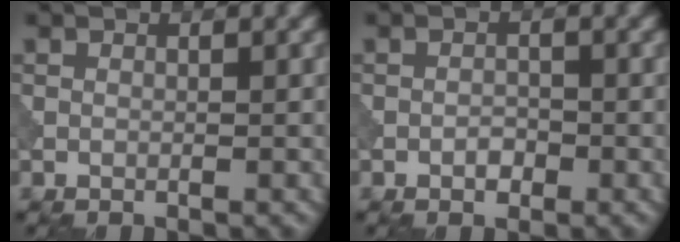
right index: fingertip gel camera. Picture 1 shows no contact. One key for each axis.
{"total": 1.2, "fx": -0.6, "fy": 0.7, "fz": 0.7, "tx": -0.012, "ty": 0.002, "tz": -0.013}